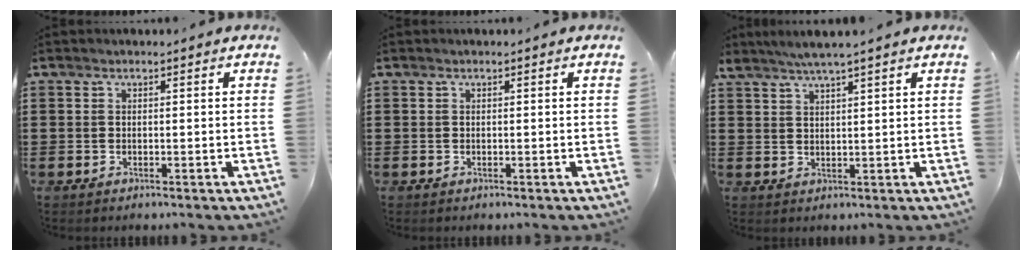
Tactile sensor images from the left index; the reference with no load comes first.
{"total": 0.0}
{"total": 3.3, "force": [2.8, -0.3, 1.7], "torque": [-0.040, -0.002, 0.051]}